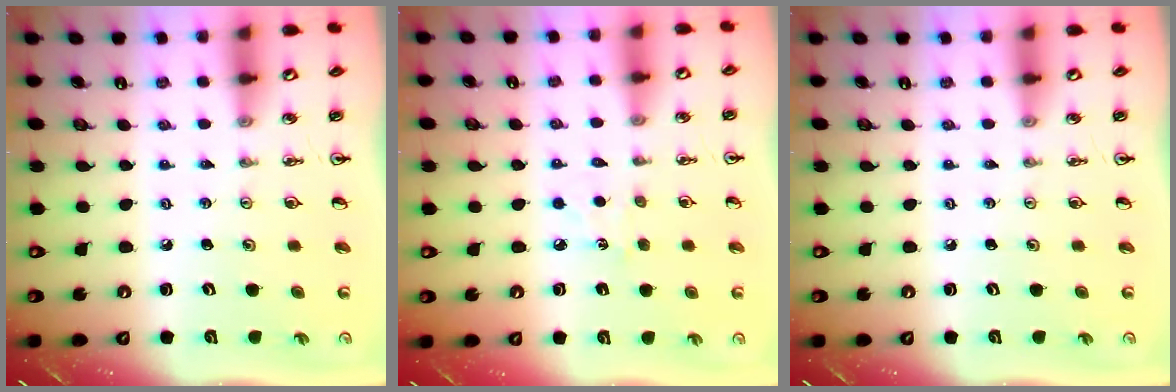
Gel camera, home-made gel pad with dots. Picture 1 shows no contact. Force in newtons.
{"total": 4.6, "press": 4.5, "slide": 0.6}
{"total": 0.0}